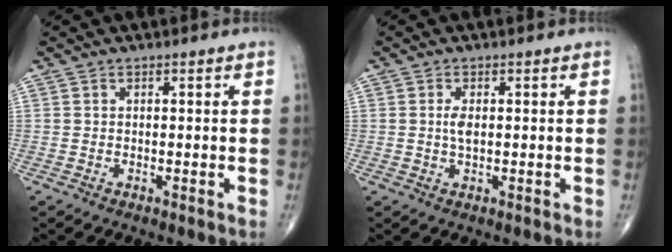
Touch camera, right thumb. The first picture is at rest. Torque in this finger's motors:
{"motor_torque": [0.53, 0.69, 0.22, -0.23, 0.08]}